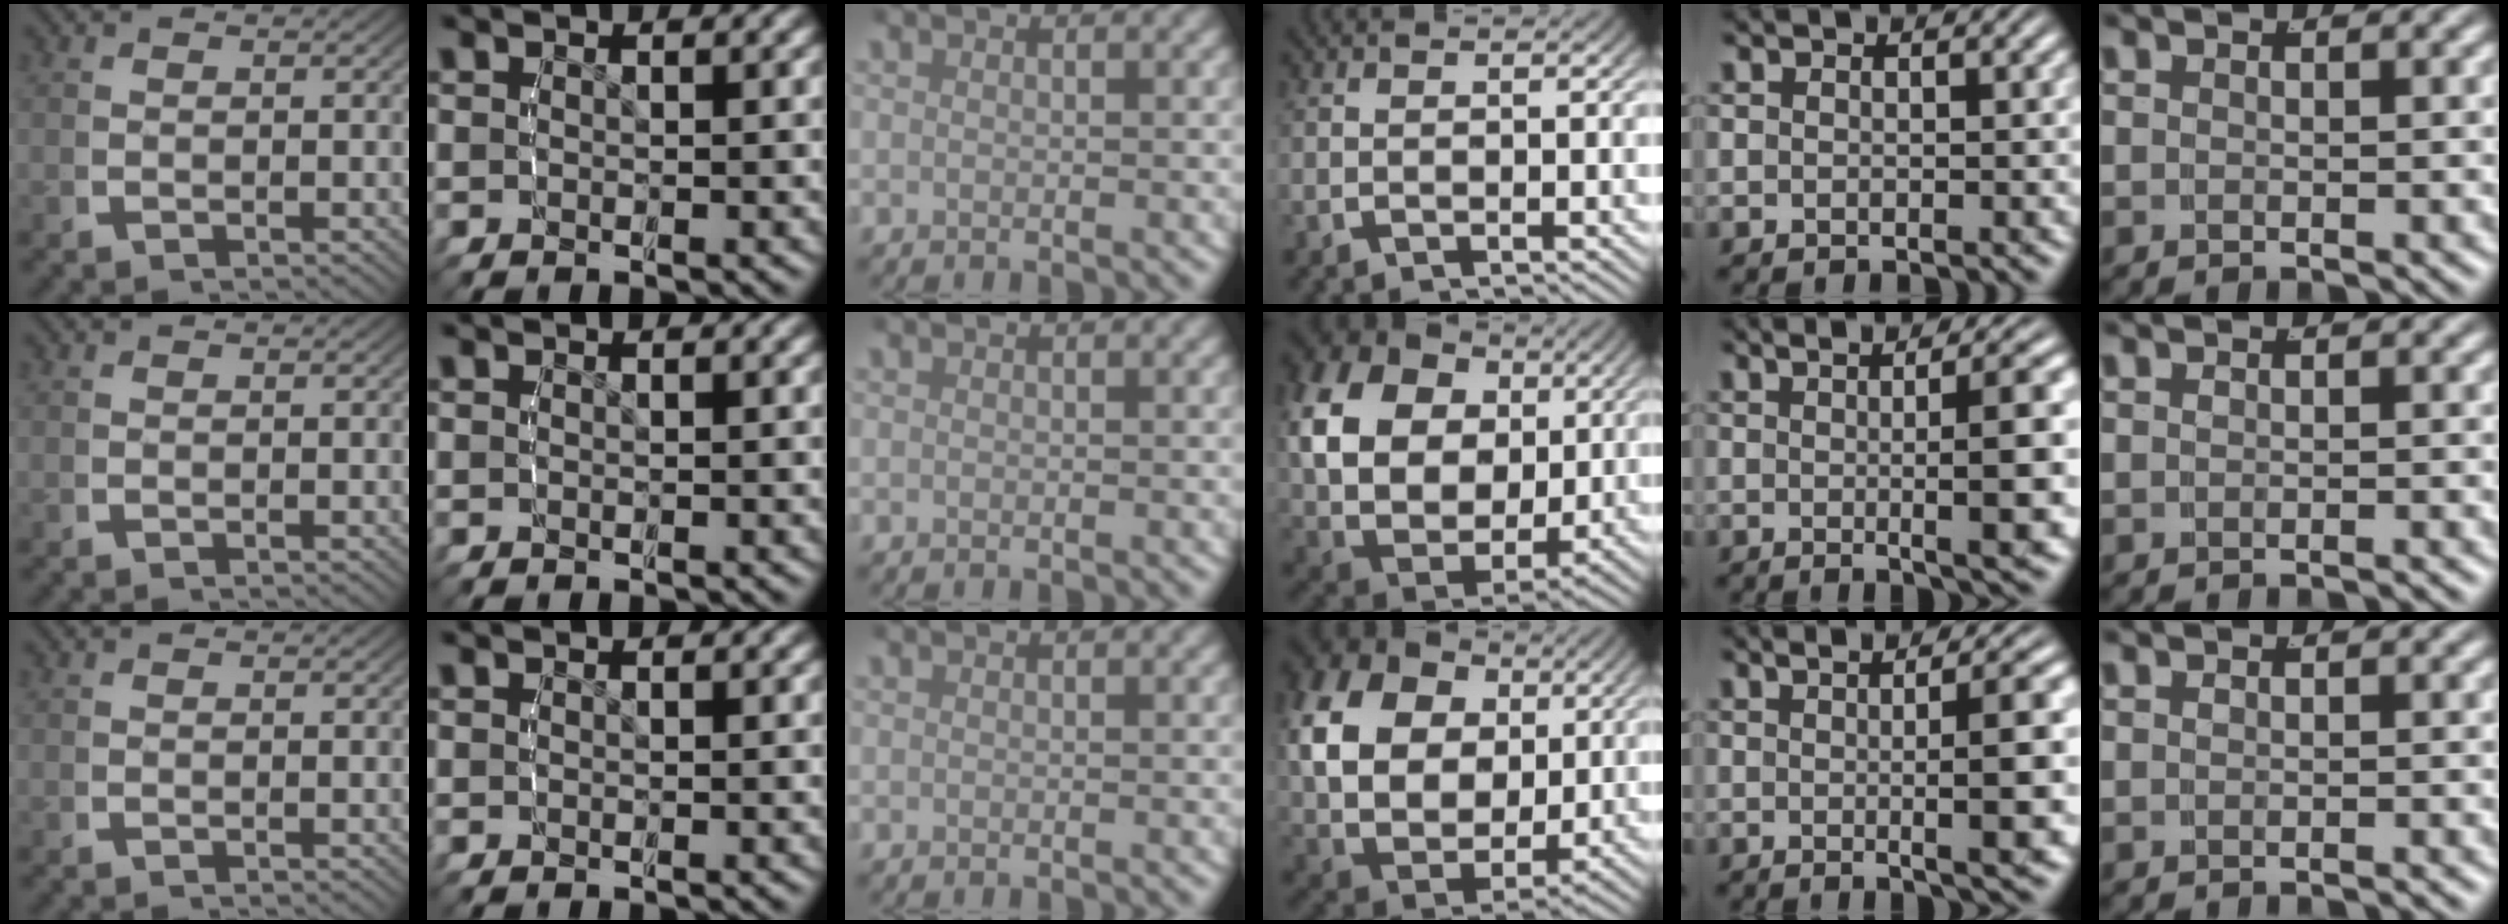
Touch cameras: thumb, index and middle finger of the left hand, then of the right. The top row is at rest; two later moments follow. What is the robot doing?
{"motion": "lift_and_place", "object": "cloth"}